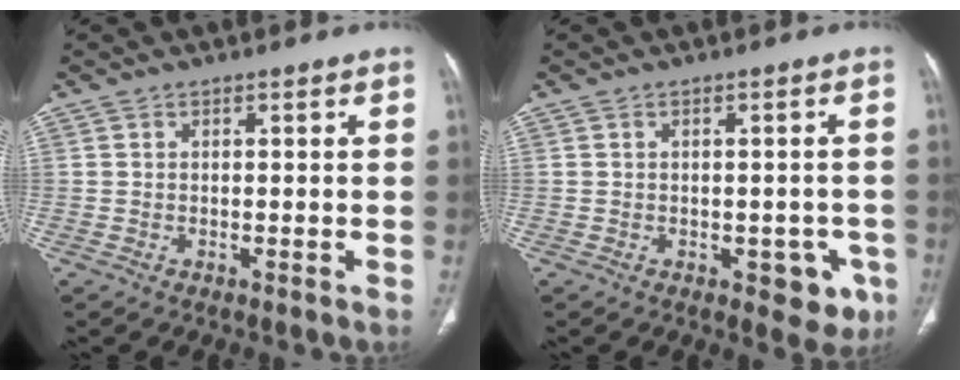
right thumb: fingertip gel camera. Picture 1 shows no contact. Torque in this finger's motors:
{"motor_torque": [0.74, 0.83, -0.19, 0.14, 0.02]}